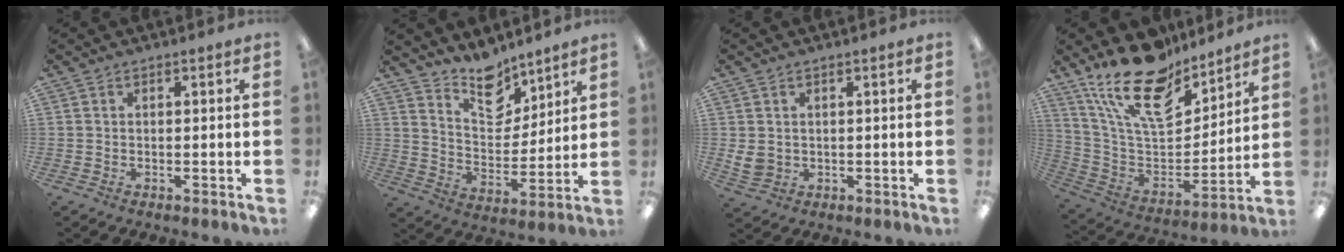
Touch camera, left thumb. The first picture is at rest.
{"total": 12.1, "force": [10.3, 5.3, 3.4], "torque": [-0.050, -0.076, 0.194]}
{"total": 3.7, "force": [1.4, 3.0, 1.7], "torque": [-0.034, -0.007, 0.027]}
{"total": 21.5, "force": [15.5, 9.3, 11.5], "torque": [-0.216, -0.096, 0.282]}